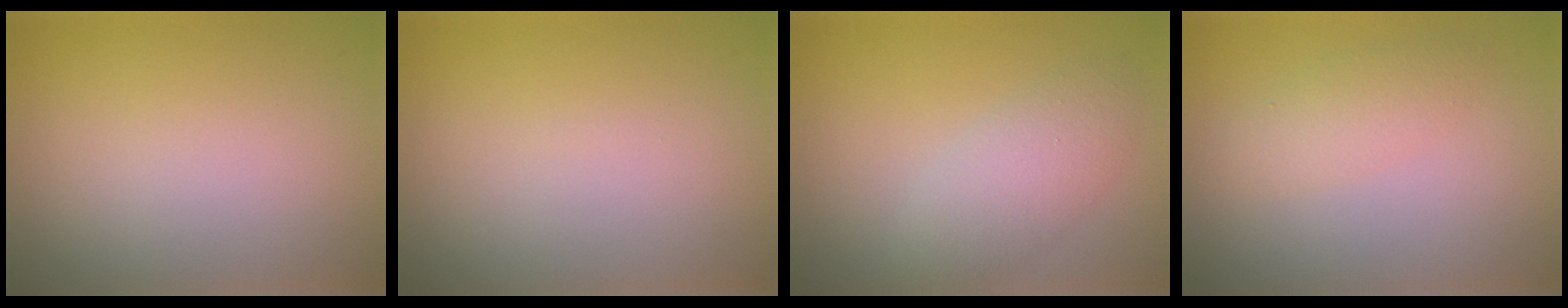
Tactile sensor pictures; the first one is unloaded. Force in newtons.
{"total": 0.0}
{"total": 3.4, "press": 3.4, "slide": 0.2}
{"total": 1.9, "press": 1.9, "slide": 0.1}